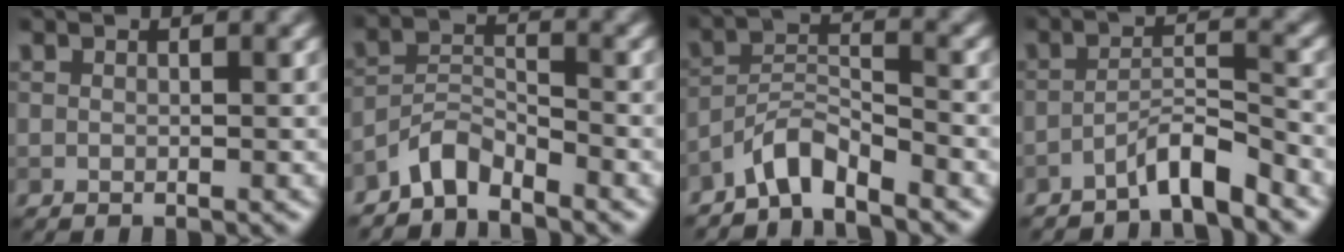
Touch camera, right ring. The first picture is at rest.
{"total": 3.2, "force": [-2.9, 0.9, 1.0], "torque": [-0.018, 0.009, -0.065]}
{"total": 3.9, "force": [-3.4, 0.6, 1.8], "torque": [-0.031, 0.010, -0.075]}
{"total": 3.6, "force": [-2.9, 0.4, 2.1], "torque": [-0.032, 0.014, -0.059]}